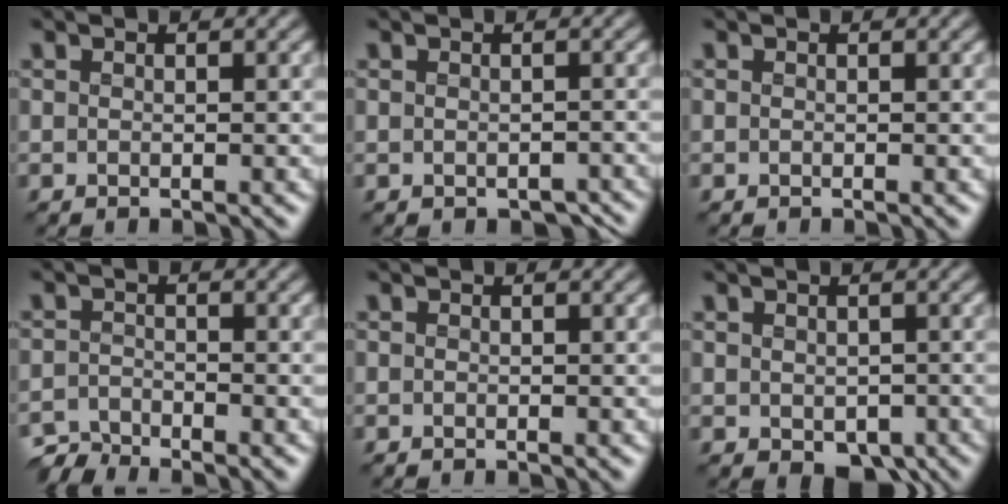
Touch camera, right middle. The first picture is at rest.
{"total": 2.1, "force": [-1.3, 1.2, 1.1], "torque": [-0.009, -0.015, -0.008]}
{"total": 0.0}
{"total": 3.1, "force": [-3.0, 0.3, 0.1], "torque": [-0.006, -0.006, -0.066]}
{"total": 0.0}
{"total": 3.3, "force": [-1.1, 2.1, 2.3], "torque": [-0.034, -0.021, -0.006]}